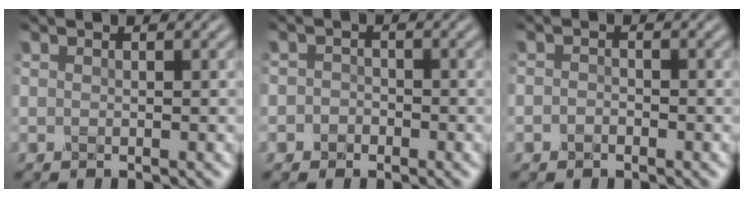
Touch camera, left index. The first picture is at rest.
{"total": 1.5, "force": [-0.6, 1.3, 0.3], "torque": [0.017, 0.004, -0.019]}
{"total": 1.0, "force": [-0.5, 0.7, 0.5], "torque": [-0.009, -0.001, -0.013]}